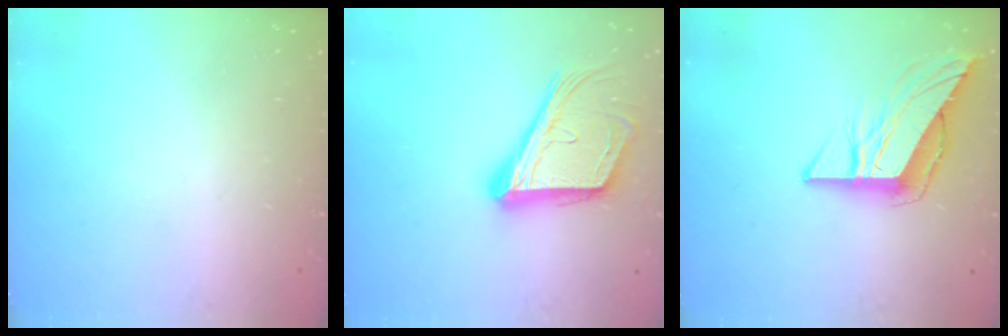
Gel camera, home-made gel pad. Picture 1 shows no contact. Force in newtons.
{"total": 18.5, "press": 18.2, "slide": 3.5}
{"total": 9.3, "press": 9.3, "slide": 0.5}